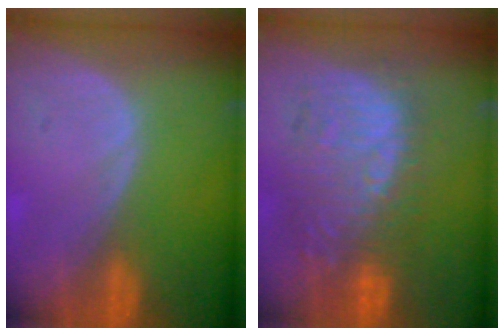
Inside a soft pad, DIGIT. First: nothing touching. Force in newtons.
{"total": 10.7, "press": 10.4, "slide": 2.4}